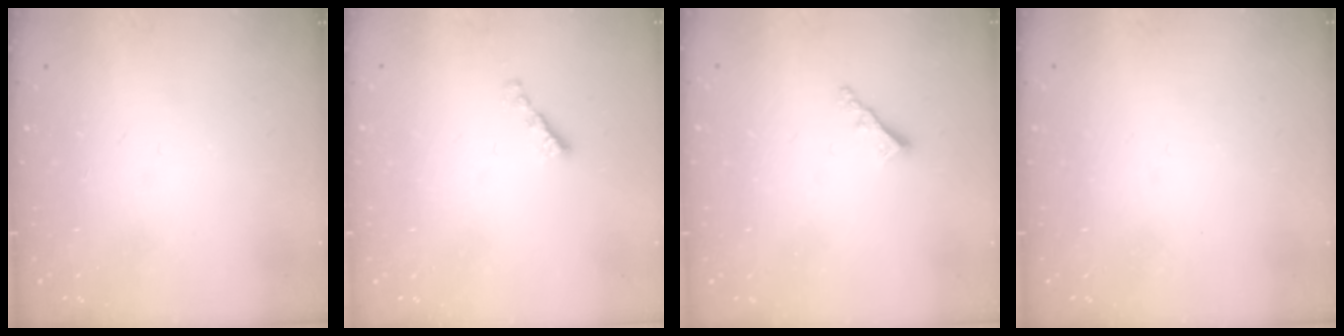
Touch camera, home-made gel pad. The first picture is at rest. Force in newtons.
{"total": 2.2, "press": 2.1, "slide": 0.7}
{"total": 2.3, "press": 2.3, "slide": 0.1}
{"total": 0.8, "press": 0.7, "slide": 0.3}